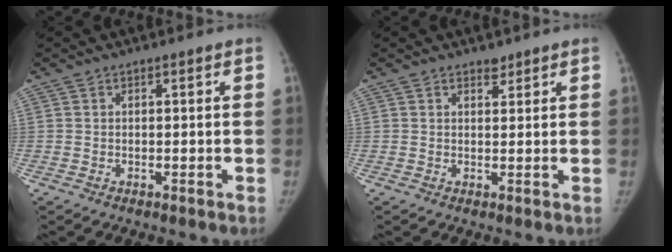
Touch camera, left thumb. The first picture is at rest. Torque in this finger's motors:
{"motor_torque": [0.65, 0.29, 0.28, -0.08, 0.03]}